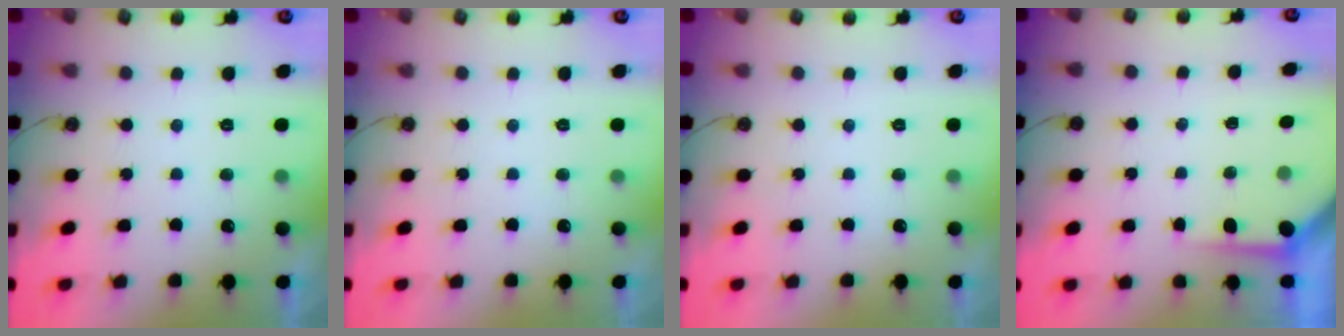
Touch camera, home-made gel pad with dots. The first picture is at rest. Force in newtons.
{"total": 0.0}
{"total": 0.0}
{"total": 3.5, "press": 3.4, "slide": 0.3}